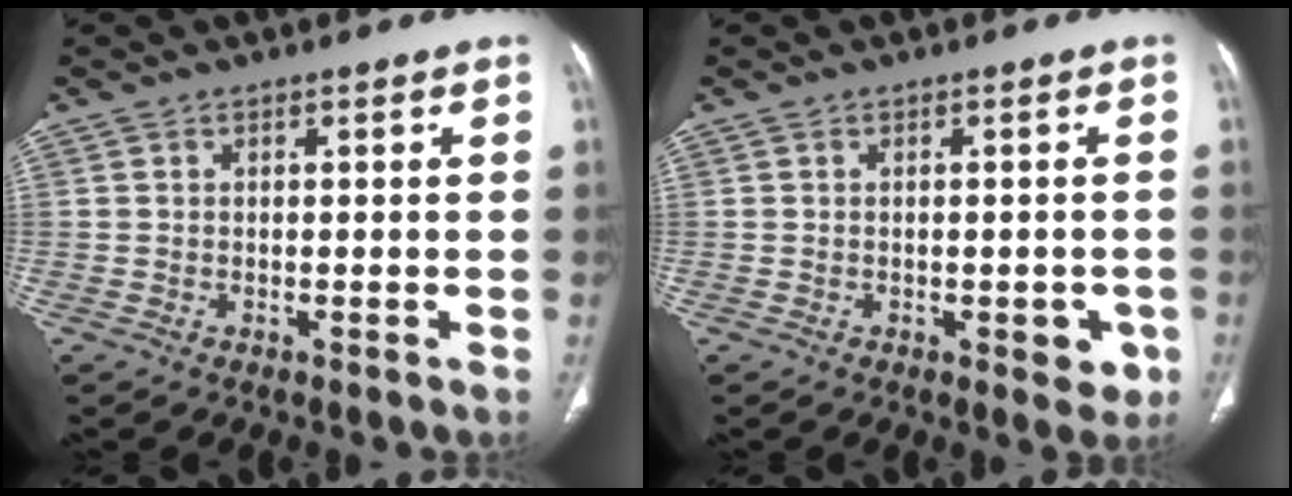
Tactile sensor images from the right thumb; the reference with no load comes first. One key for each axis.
{"total": 4.3, "fx": -1.5, "fy": 2.2, "fz": 3.4, "tx": -0.024, "ty": 0.004, "tz": -0.010}